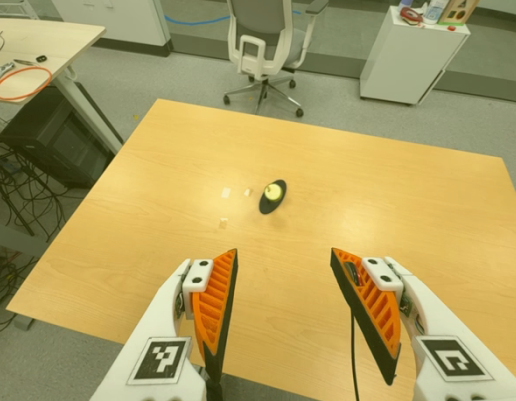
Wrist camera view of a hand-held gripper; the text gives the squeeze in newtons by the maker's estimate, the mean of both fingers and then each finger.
{"total": 0.0}